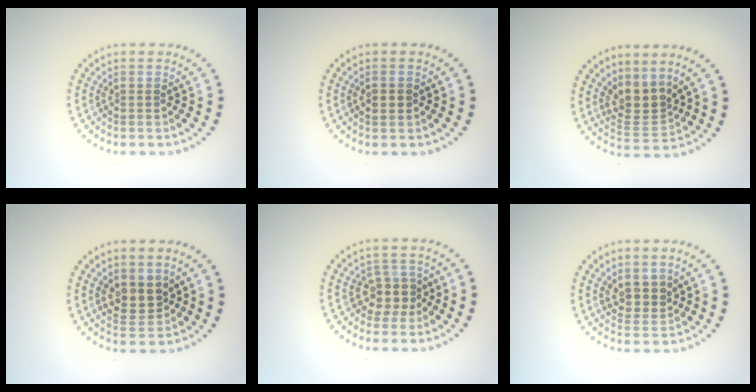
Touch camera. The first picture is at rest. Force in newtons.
{"total": 1.8, "press": 1.8, "slide": 0.2}
{"total": 3.2, "press": 2.3, "slide": 2.1}
{"total": 2.9, "press": 2.7, "slide": 1.0}
{"total": 2.7, "press": 2.3, "slide": 1.5}
{"total": 2.4, "press": 2.2, "slide": 1.0}